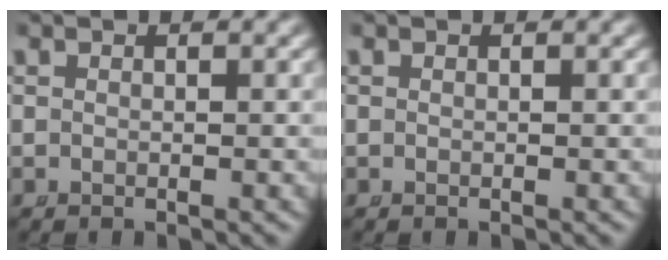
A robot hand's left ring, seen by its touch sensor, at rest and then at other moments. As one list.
[{"total": 0.0}]